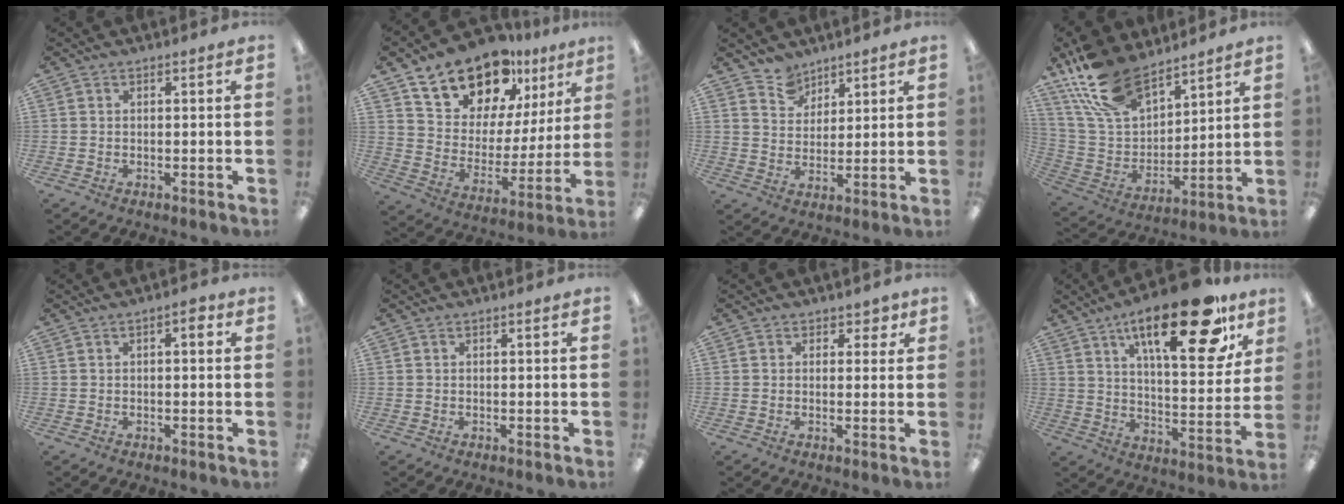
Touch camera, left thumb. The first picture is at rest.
{"total": 17.5, "force": [14.6, 8.5, 4.7], "torque": [-0.100, -0.108, 0.268]}
{"total": 6.3, "force": [5.3, 3.5, 0.0], "torque": [-0.009, -0.034, 0.102]}
{"total": 19.6, "force": [14.3, 9.7, 9.2], "torque": [-0.202, -0.068, 0.270]}
{"total": 2.4, "force": [0.6, 0.9, 2.1], "torque": [-0.026, -0.001, 0.006]}
{"total": 0.0}
{"total": 2.6, "force": [1.4, 2.0, 0.8], "torque": [0.007, -0.003, 0.021]}
{"total": 24.3, "force": [14.0, 8.4, 18.0], "torque": [-0.257, -0.072, 0.217]}